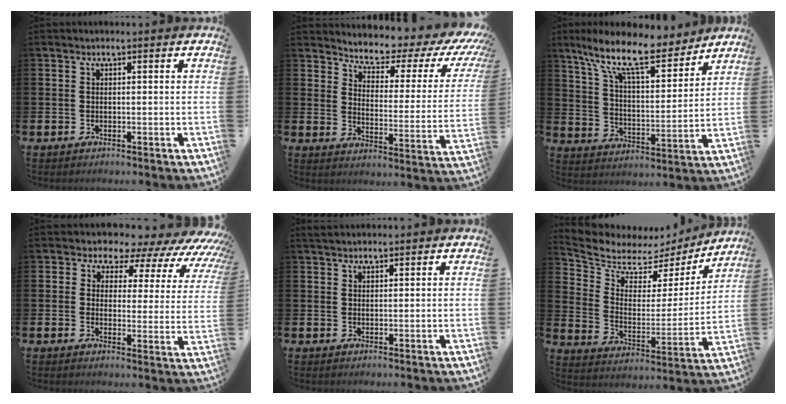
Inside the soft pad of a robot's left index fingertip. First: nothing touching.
{"total": 5.4, "force": [5.0, 1.5, 1.4], "torque": [-0.047, -0.049, 0.076]}
{"total": 12.9, "force": [10.2, 3.5, 7.1], "torque": [-0.158, -0.056, 0.173]}
{"total": 5.5, "force": [4.8, 2.6, 0.7], "torque": [-0.023, -0.056, 0.071]}
{"total": 1.9, "force": [1.8, 0.6, 0.4], "torque": [0.003, -0.003, 0.031]}
{"total": 6.8, "force": [5.8, 3.2, 1.3], "torque": [-0.065, -0.044, 0.096]}